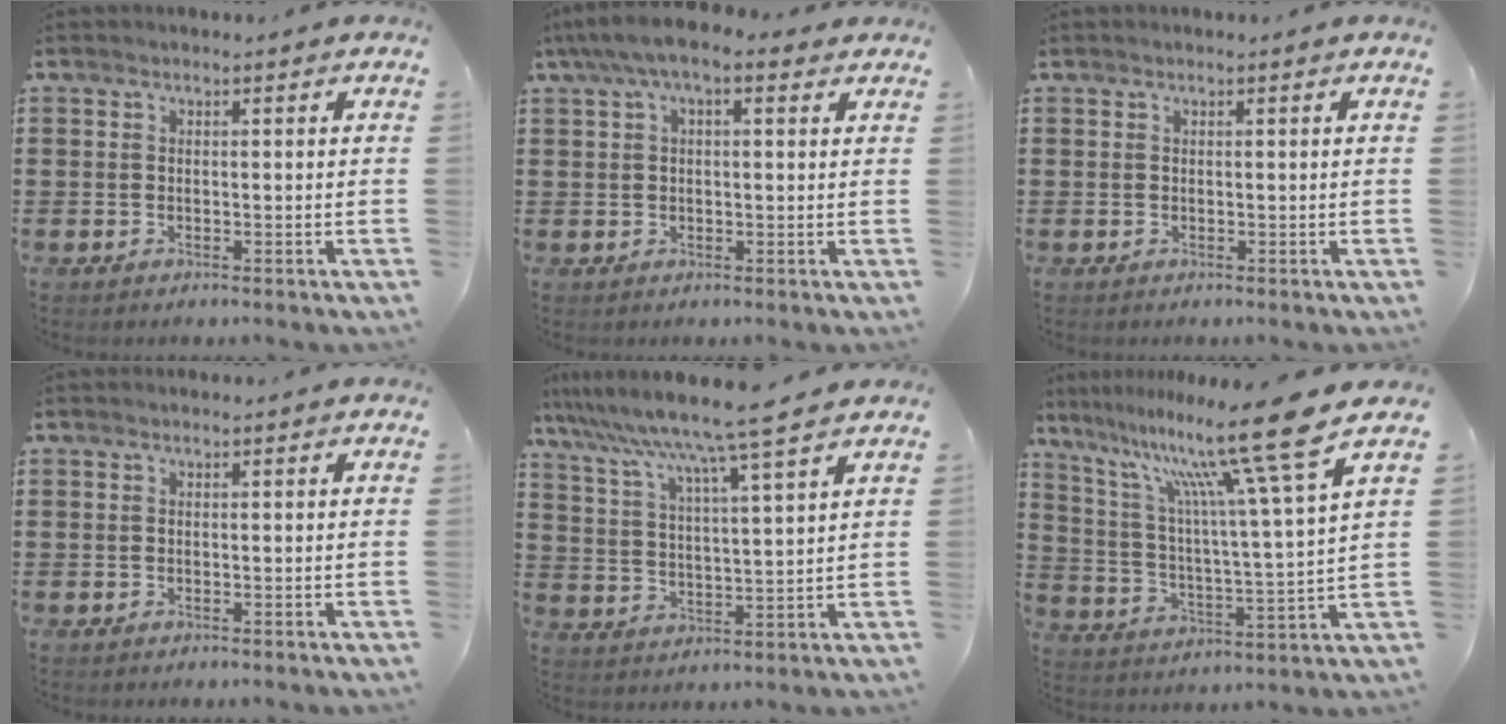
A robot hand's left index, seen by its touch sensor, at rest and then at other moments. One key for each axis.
{"total": 5.0, "fx": 2.3, "fy": 1.7, "fz": 4.1, "tx": -0.082, "ty": 0.008, "tz": 0.037}
{"total": 0.0}
{"total": 0.0}
{"total": 8.1, "fx": 7.0, "fy": -1.3, "fz": 3.8, "tx": -0.101, "ty": -0.048, "tz": 0.112}
{"total": 15.3, "fx": 10.8, "fy": -0.3, "fz": 10.8, "tx": -0.214, "ty": -0.068, "tz": 0.161}